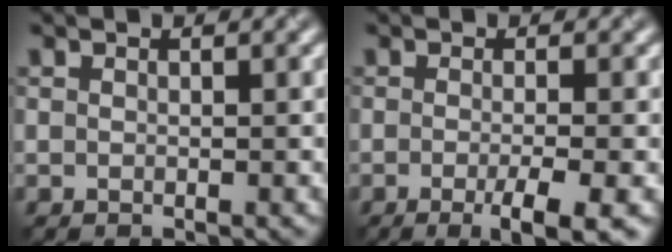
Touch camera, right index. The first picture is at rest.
{"total": 3.8, "force": [-1.4, 0.7, 3.4], "torque": [-0.053, -0.006, -0.026]}